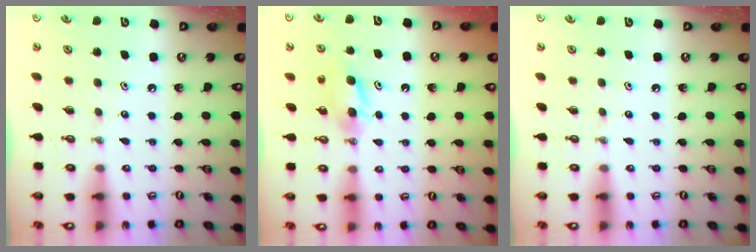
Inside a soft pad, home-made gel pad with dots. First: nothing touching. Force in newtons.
{"total": 4.4, "press": 4.4, "slide": 0.6}
{"total": 0.0}